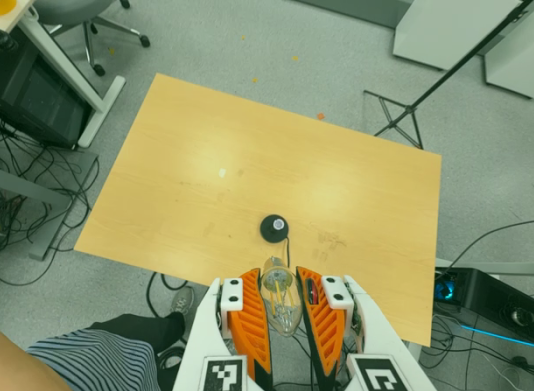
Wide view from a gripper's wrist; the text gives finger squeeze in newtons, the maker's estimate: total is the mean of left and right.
{"total": 24.4, "left": 27.0, "right": 21.8}